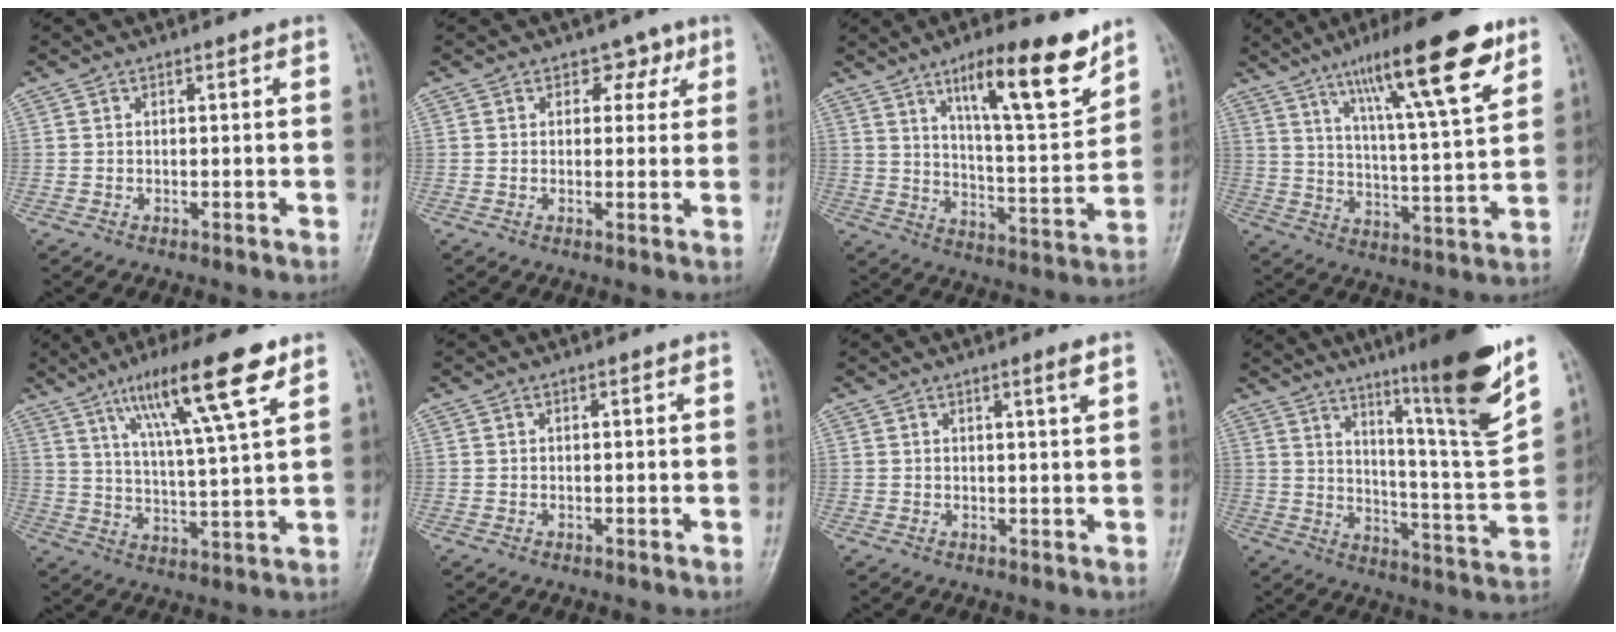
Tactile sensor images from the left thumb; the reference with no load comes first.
{"total": 3.5, "force": [1.8, 2.6, 1.4], "torque": [0.010, -0.006, 0.019]}
{"total": 16.5, "force": [10.4, 3.8, 12.3], "torque": [-0.165, -0.063, 0.173]}
{"total": 19.4, "force": [11.6, 3.5, 15.2], "torque": [-0.219, -0.045, 0.185]}
{"total": 15.7, "force": [8.8, 1.9, 12.8], "torque": [-0.215, -0.027, 0.150]}
{"total": 0.0}
{"total": 1.9, "force": [1.1, -0.2, 1.6], "torque": [-0.025, -0.009, 0.019]}
{"total": 20.0, "force": [12.3, 1.3, 15.7], "torque": [-0.201, -0.072, 0.193]}